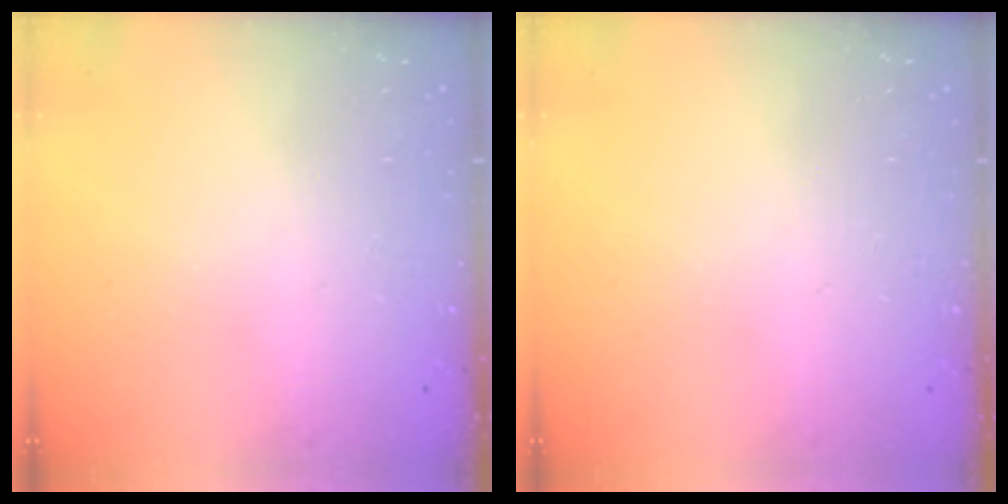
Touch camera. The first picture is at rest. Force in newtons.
{"total": 0.0}